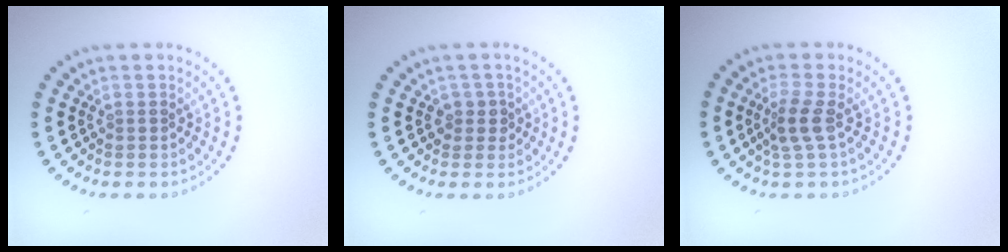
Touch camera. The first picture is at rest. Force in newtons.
{"total": 1.5, "press": 1.3, "slide": 0.8}
{"total": 2.3, "press": 2.0, "slide": 1.1}